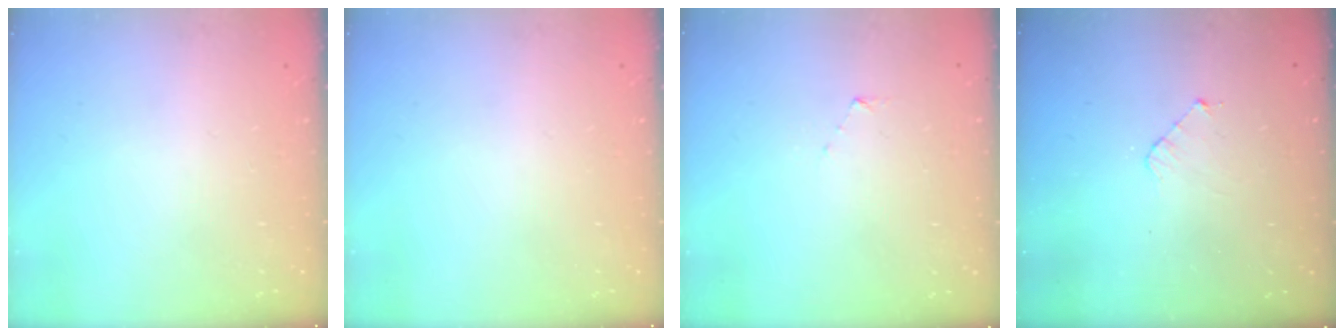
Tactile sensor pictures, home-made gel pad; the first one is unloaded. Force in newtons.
{"total": 0.0}
{"total": 2.9, "press": 2.8, "slide": 0.3}
{"total": 3.5, "press": 3.4, "slide": 0.3}